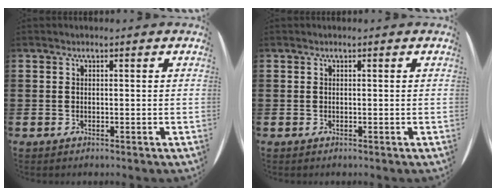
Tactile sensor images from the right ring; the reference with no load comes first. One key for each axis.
{"total": 0.0}